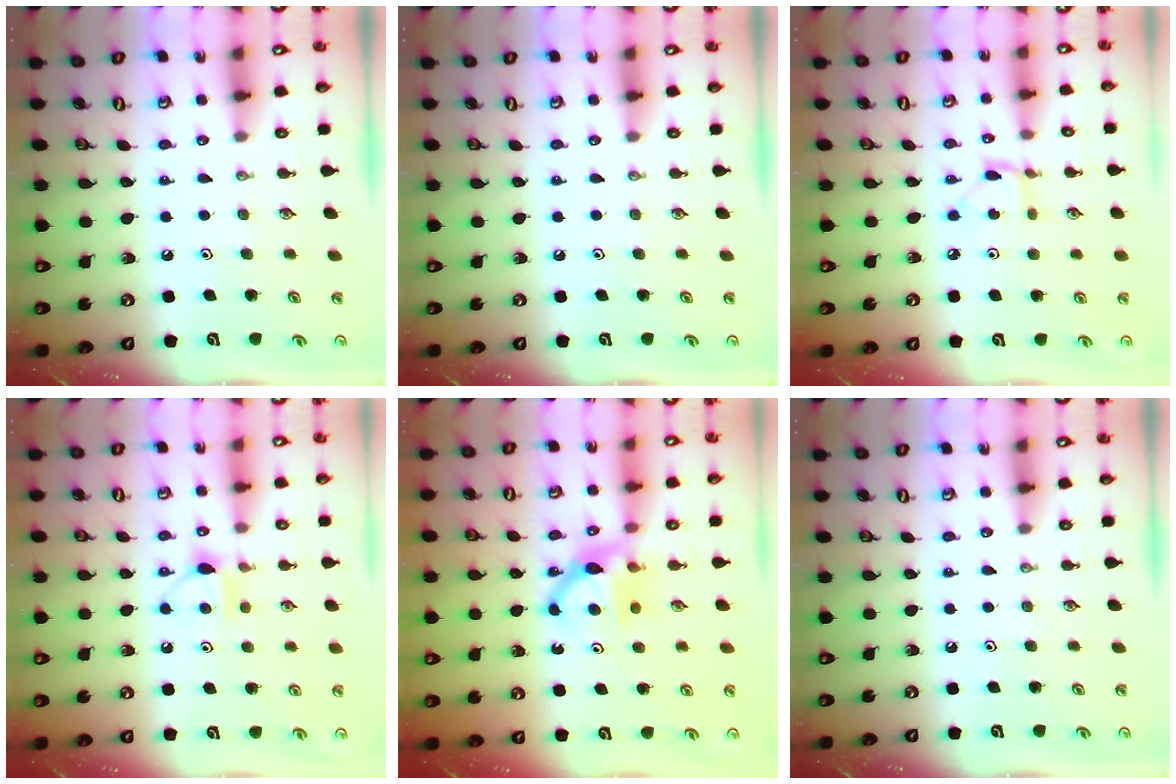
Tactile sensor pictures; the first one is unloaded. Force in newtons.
{"total": 0.0}
{"total": 4.2, "press": 4.1, "slide": 0.5}
{"total": 6.8, "press": 6.7, "slide": 0.9}
{"total": 7.5, "press": 7.5, "slide": 0.5}
{"total": 0.0}